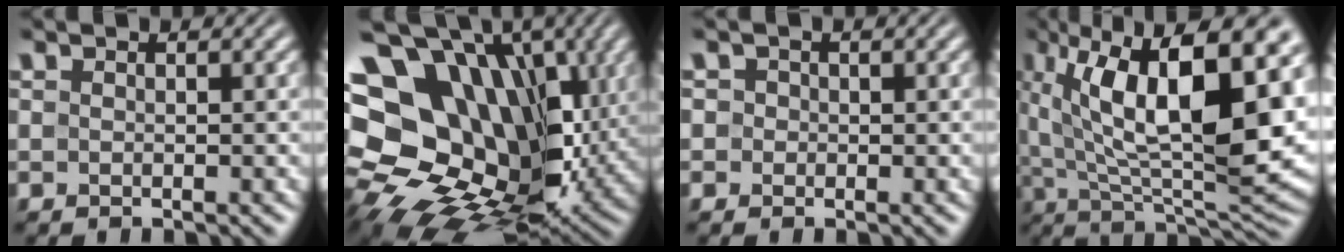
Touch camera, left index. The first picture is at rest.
{"total": 21.1, "force": [3.2, 15.3, 14.2], "torque": [-0.268, 0.022, 0.073]}
{"total": 1.1, "force": [0.2, 1.1, 0.3], "torque": [0.004, 0.003, -0.006]}
{"total": 15.7, "force": [4.1, 6.0, 13.9], "torque": [-0.226, 0.007, 0.061]}